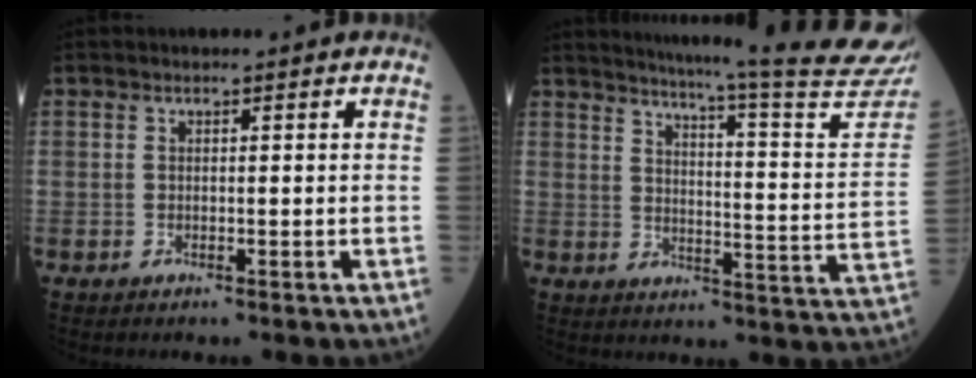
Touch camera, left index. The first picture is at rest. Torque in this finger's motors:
{"motor_torque": [0.57, -1.47, -0.17, -0.08]}